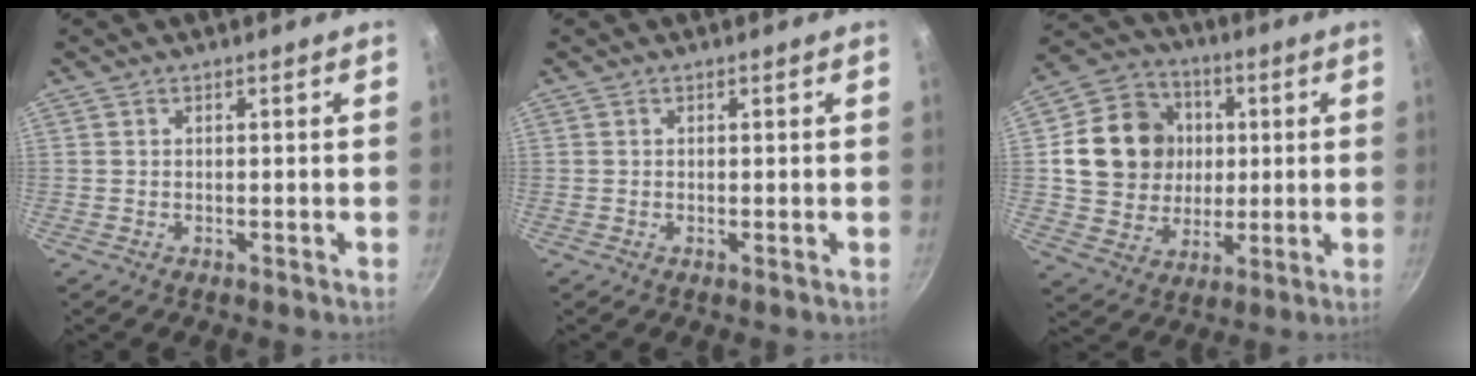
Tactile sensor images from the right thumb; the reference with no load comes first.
{"total": 0.0}
{"total": 16.7, "force": [2.2, 14.8, 7.4], "torque": [-0.107, 0.015, 0.039]}